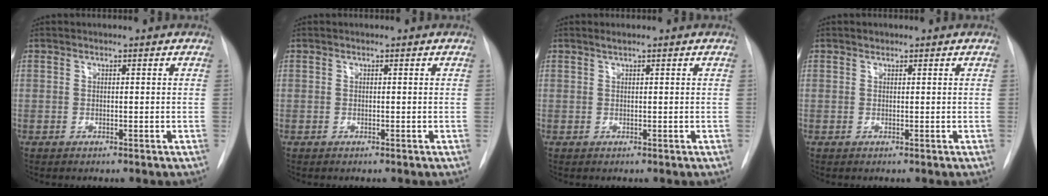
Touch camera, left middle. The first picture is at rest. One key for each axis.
{"total": 0.0}
{"total": 0.6, "fx": 0.5, "fy": -0.1, "fz": 0.4, "tx": -0.011, "ty": 0.003, "tz": 0.014}
{"total": 0.6, "fx": 0.5, "fy": 0.3, "fz": 0.1, "tx": -0.002, "ty": 0.002, "tz": 0.007}